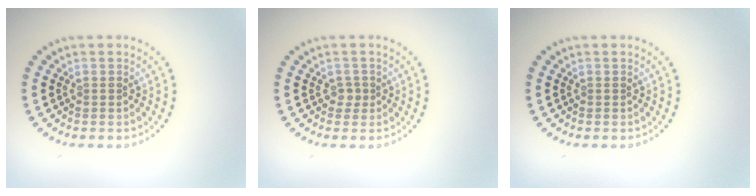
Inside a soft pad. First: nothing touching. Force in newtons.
{"total": 0.9, "press": 0.7, "slide": 0.6}
{"total": 0.0}